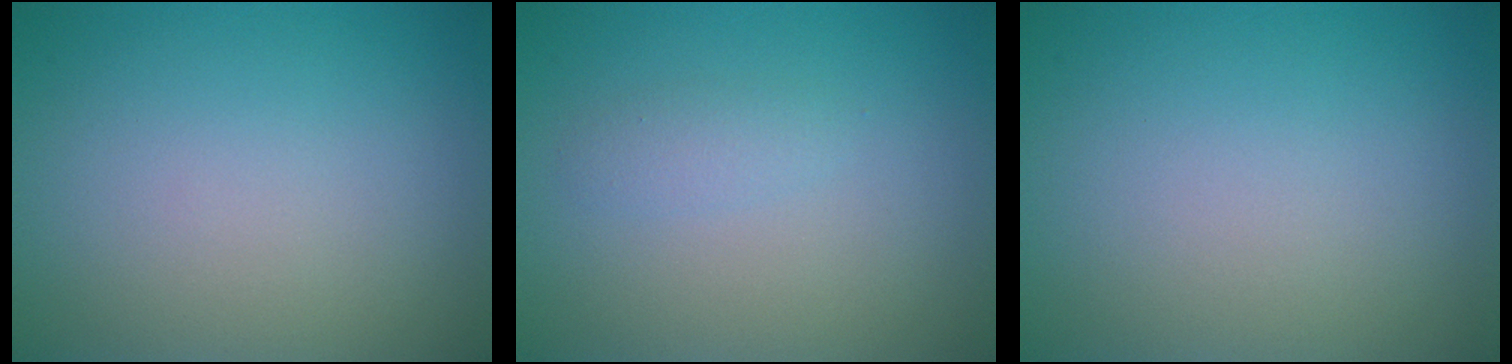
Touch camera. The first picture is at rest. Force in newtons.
{"total": 1.1, "press": 1.0, "slide": 0.1}
{"total": 0.0}